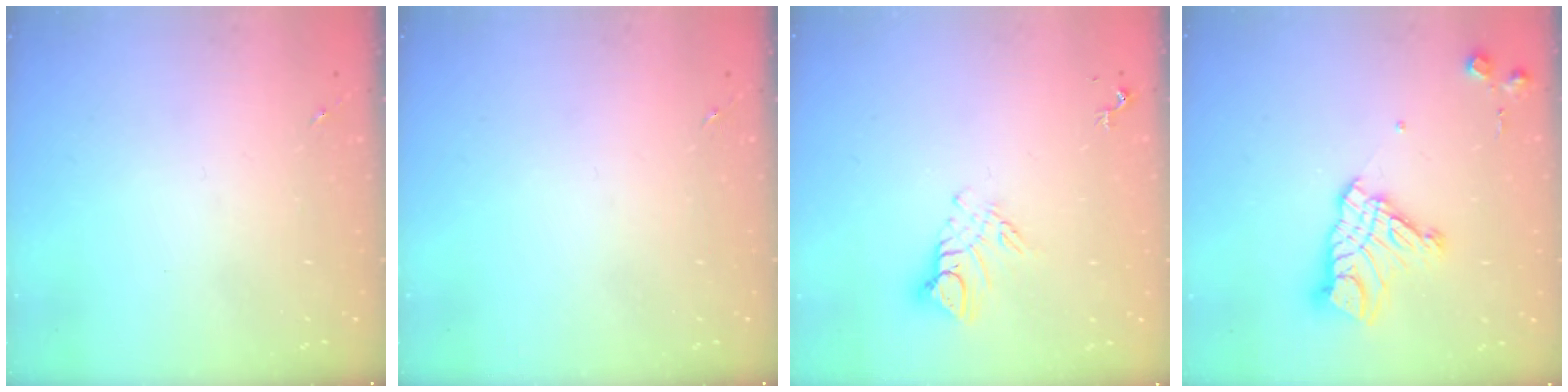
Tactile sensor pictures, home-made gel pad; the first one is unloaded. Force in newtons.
{"total": 0.0}
{"total": 8.7, "press": 8.6, "slide": 0.9}
{"total": 14.5, "press": 14.5, "slide": 1.3}